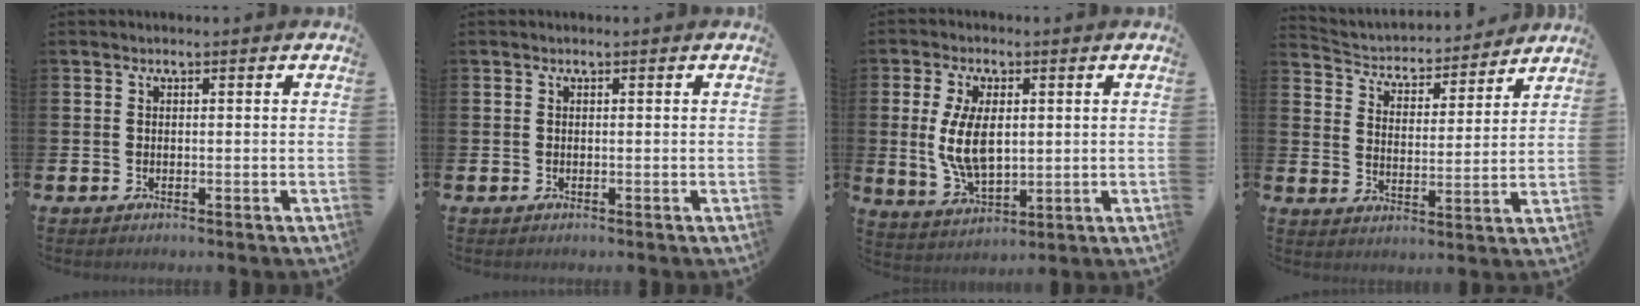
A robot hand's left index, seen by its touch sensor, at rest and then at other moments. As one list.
[{"total": 0.0}, {"total": 7.7, "force": [1.1, 4.0, 6.4], "torque": [-0.125, 0.001, 0.016]}, {"total": 3.9, "force": [3.7, 1.4, 0.2], "torque": [-0.036, -0.038, 0.056]}]